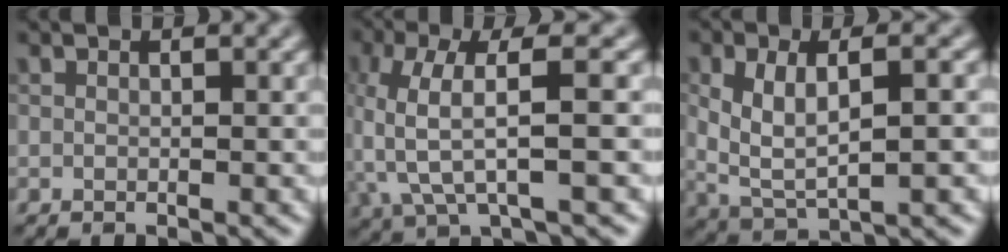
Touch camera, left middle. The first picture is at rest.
{"total": 5.8, "force": [-0.7, 1.6, 5.5], "torque": [-0.130, 0.007, -0.015]}
{"total": 5.3, "force": [0.5, 2.4, 4.7], "torque": [-0.097, -0.001, 0.011]}